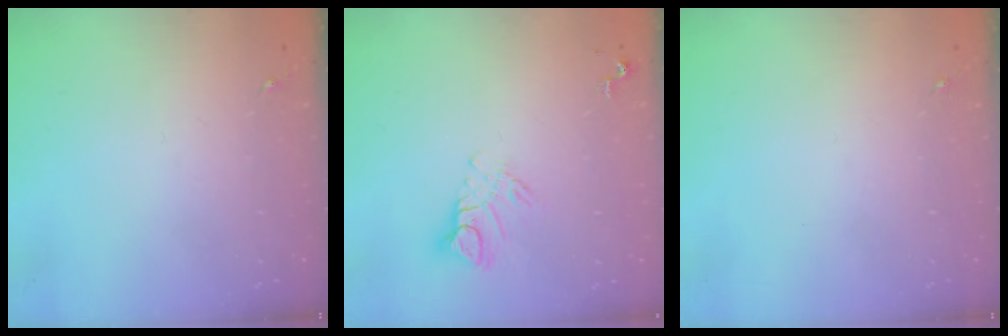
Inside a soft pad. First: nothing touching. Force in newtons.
{"total": 7.6, "press": 7.6, "slide": 0.7}
{"total": 0.0}